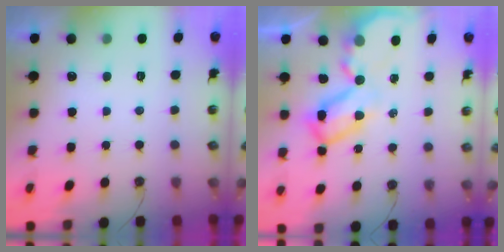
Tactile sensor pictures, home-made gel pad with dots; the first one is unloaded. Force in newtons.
{"total": 10.4, "press": 10.3, "slide": 0.8}